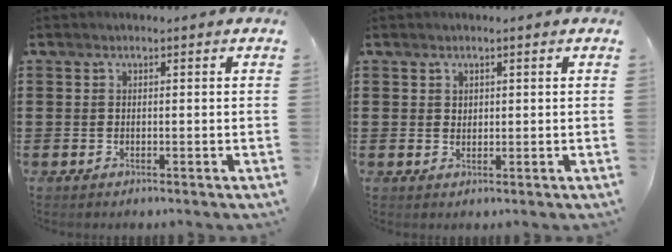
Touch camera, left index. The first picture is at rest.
{"total": 1.0, "force": [0.7, 0.7, 0.1], "torque": [-0.005, 0.003, 0.014]}